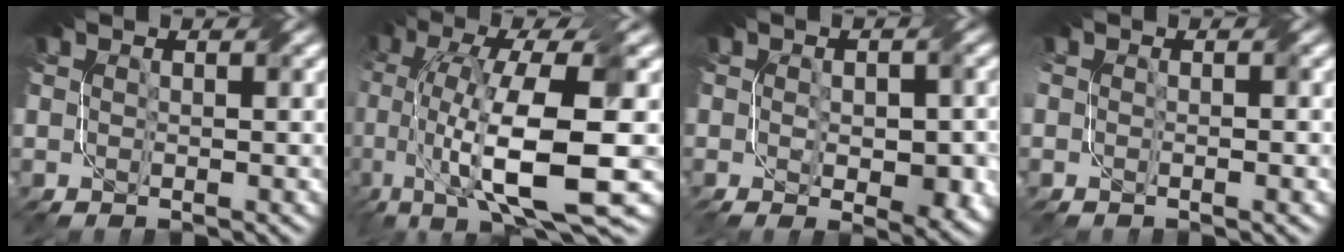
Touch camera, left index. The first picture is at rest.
{"total": 13.5, "force": [-2.7, 4.0, 12.6], "torque": [-0.234, 0.001, -0.035]}
{"total": 5.8, "force": [-1.4, 2.6, 5.0], "torque": [-0.074, -0.008, -0.012]}
{"total": 1.4, "force": [-0.7, 0.6, 1.1], "torque": [-0.001, 0.002, -0.006]}